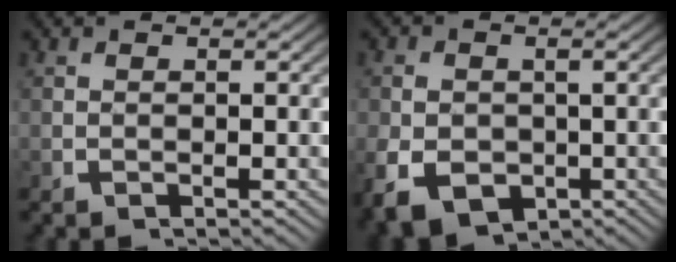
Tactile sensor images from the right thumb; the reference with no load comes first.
{"total": 6.5, "force": [-2.5, 4.7, 3.6], "torque": [-0.082, -0.039, -0.021]}